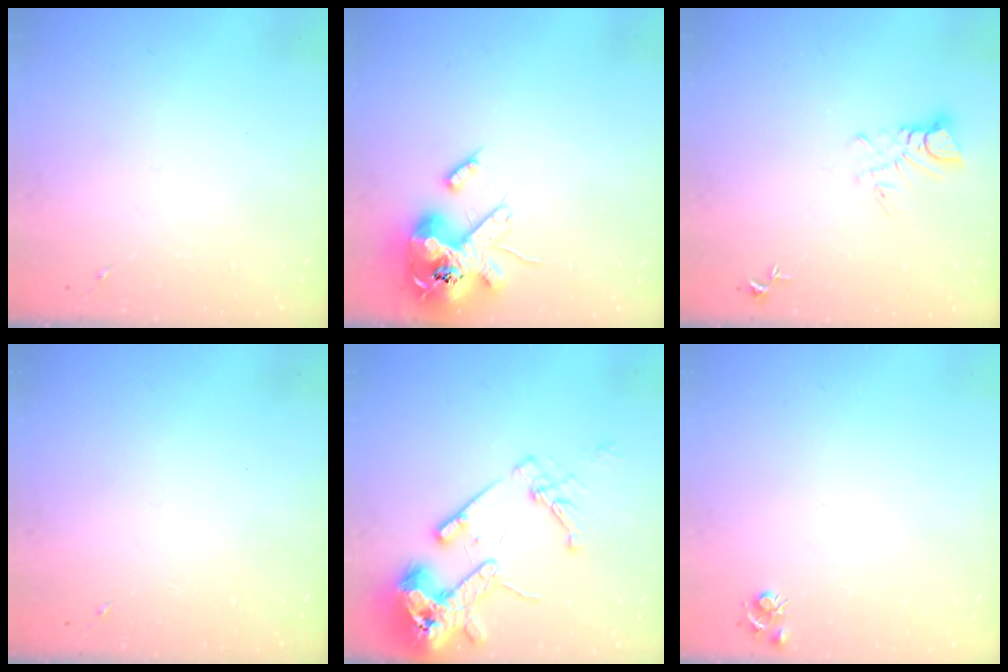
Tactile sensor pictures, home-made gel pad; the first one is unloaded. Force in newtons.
{"total": 15.3, "press": 15.1, "slide": 2.5}
{"total": 5.0, "press": 5.0, "slide": 0.3}
{"total": 0.0}
{"total": 16.3, "press": 16.1, "slide": 2.5}
{"total": 4.8, "press": 4.7, "slide": 0.7}